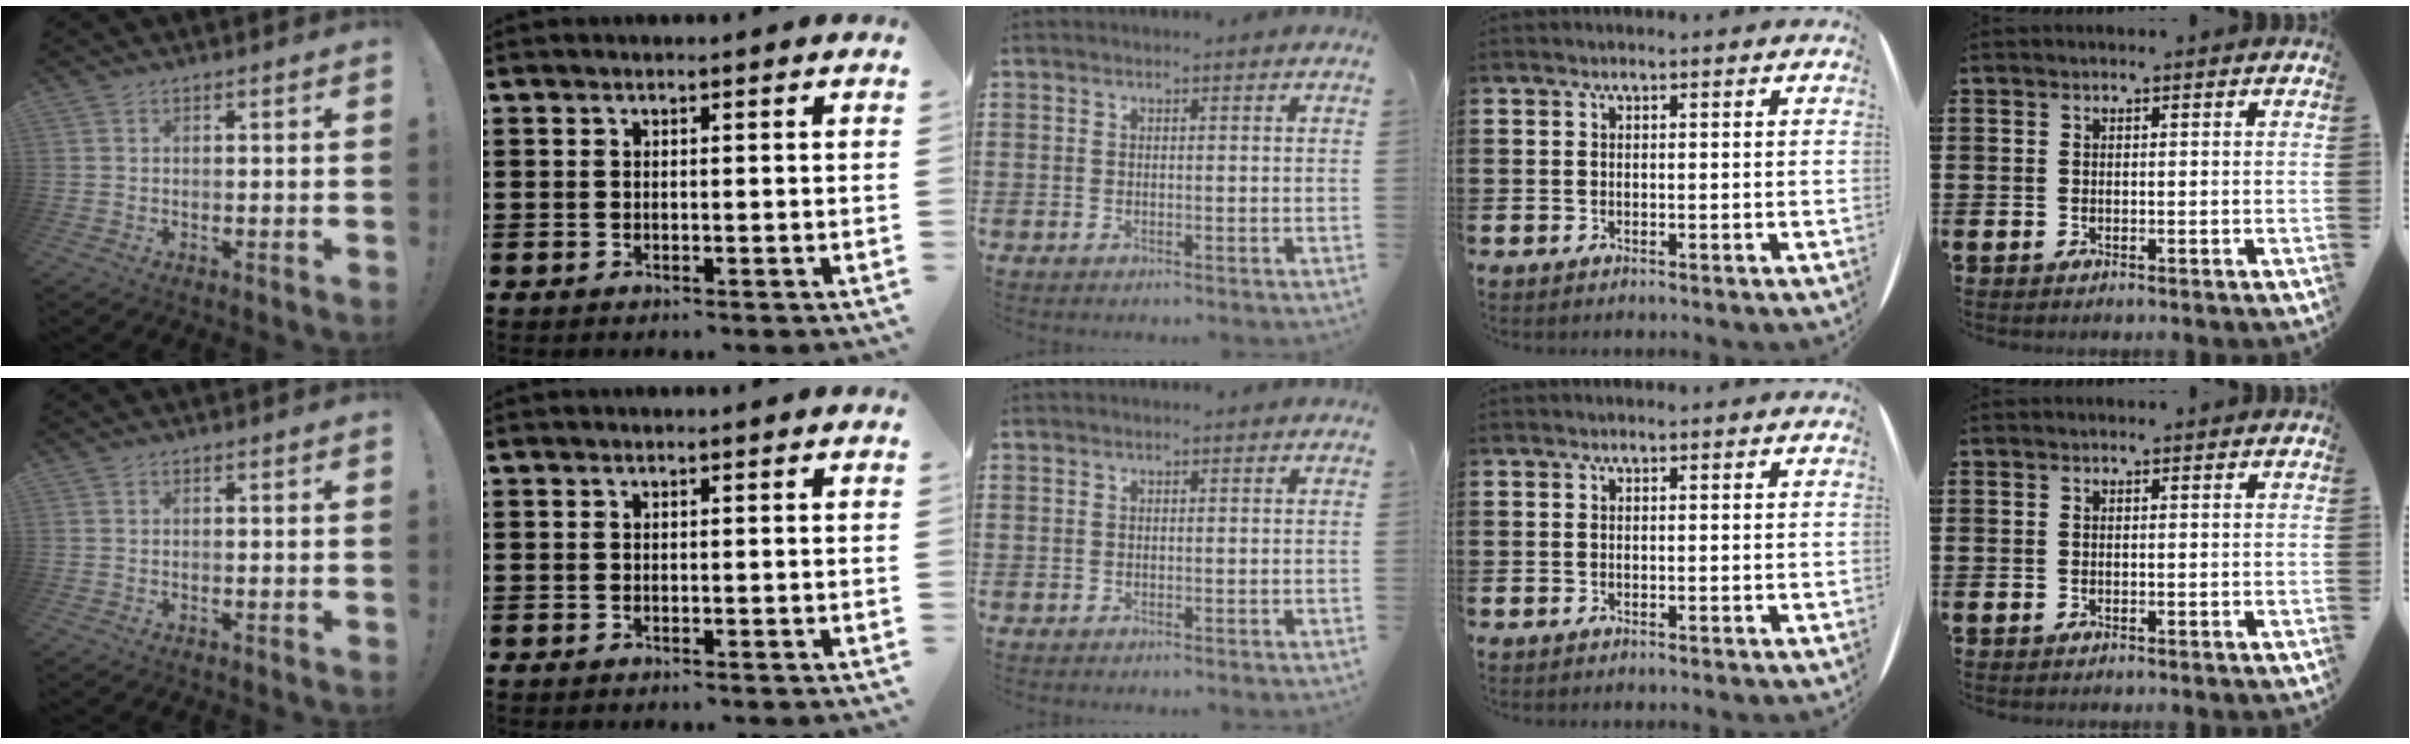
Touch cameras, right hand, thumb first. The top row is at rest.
{}